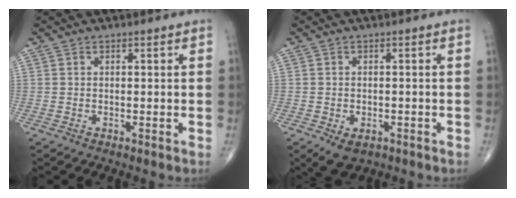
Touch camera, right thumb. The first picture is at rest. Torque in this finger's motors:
{"motor_torque": [0.47, 0.27, 0.16, -0.46, 0.00]}